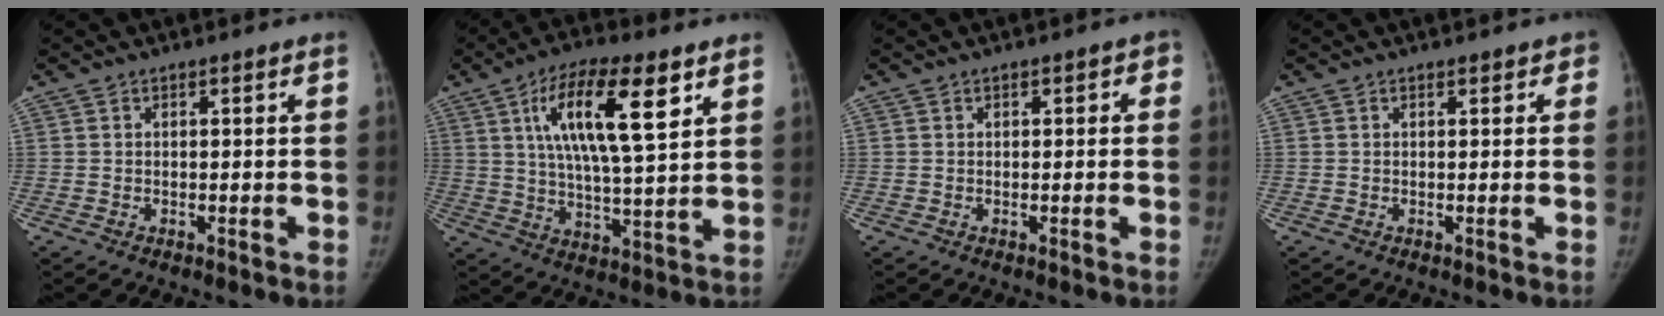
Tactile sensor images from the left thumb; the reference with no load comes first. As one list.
[{"total": 16.8, "force": [6.9, 5.0, 14.5], "torque": [-0.243, -0.019, 0.116]}, {"total": 1.8, "force": [0.5, 1.2, 1.3], "torque": [0.001, 0.003, 0.002]}, {"total": 1.4, "force": [0.9, 0.9, 0.7], "torque": [0.009, -0.001, 0.006]}]